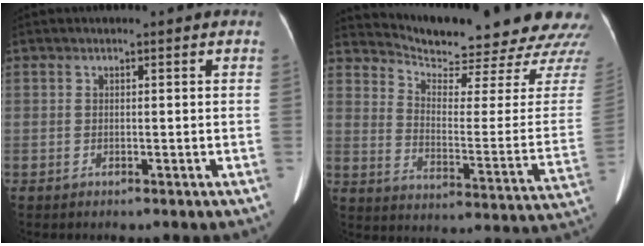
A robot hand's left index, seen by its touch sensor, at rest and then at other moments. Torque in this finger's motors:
{"motor_torque": [0.60, -1.54, 0.05, 0.00]}